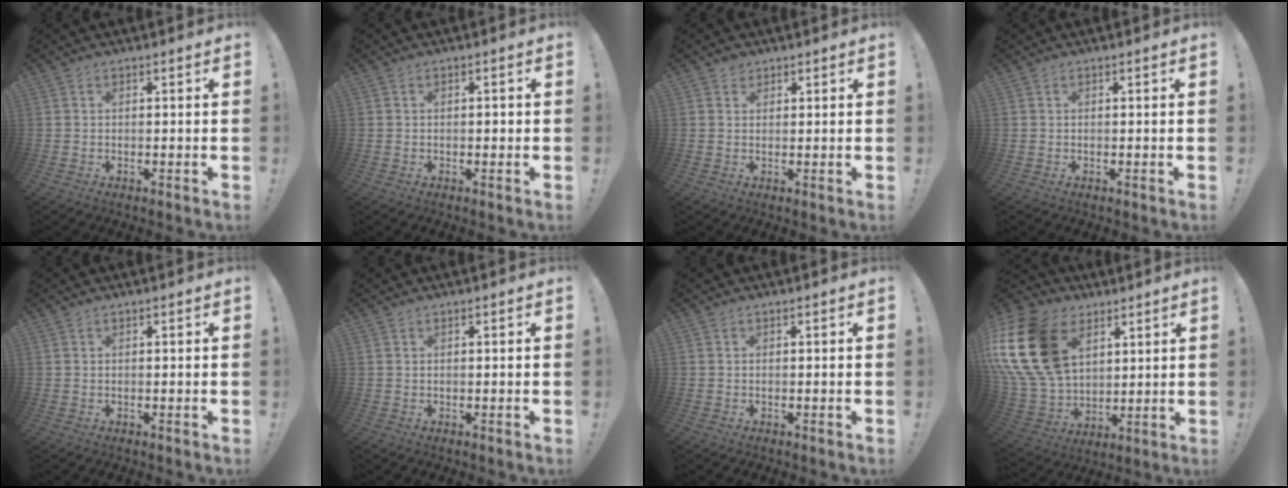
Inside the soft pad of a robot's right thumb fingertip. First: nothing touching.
{"total": 0.8, "force": [-0.4, 0.6, 0.4], "torque": [-0.009, 0.004, -0.007]}
{"total": 2.0, "force": [1.3, 1.4, 0.3], "torque": [0.002, -0.006, 0.023]}
{"total": 0.0}
{"total": 0.0}
{"total": 0.0}
{"total": 0.0}
{"total": 26.4, "force": [8.8, 18.8, 16.3], "torque": [-0.327, -0.035, 0.188]}